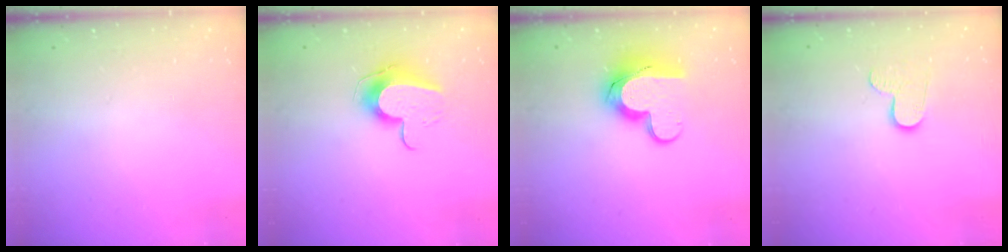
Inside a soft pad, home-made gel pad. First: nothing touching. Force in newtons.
{"total": 10.5, "press": 10.5, "slide": 0.1}
{"total": 12.2, "press": 12.2, "slide": 1.0}
{"total": 6.9, "press": 6.9, "slide": 0.2}